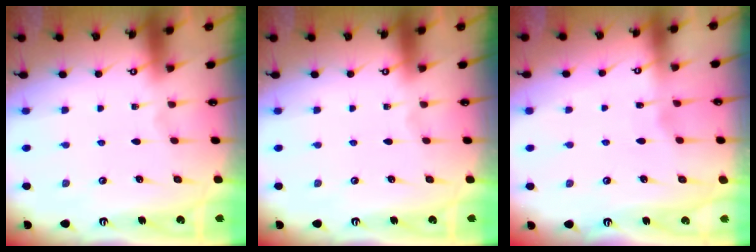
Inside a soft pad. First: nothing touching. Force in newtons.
{"total": 0.0}
{"total": 2.5, "press": 2.5, "slide": 0.2}